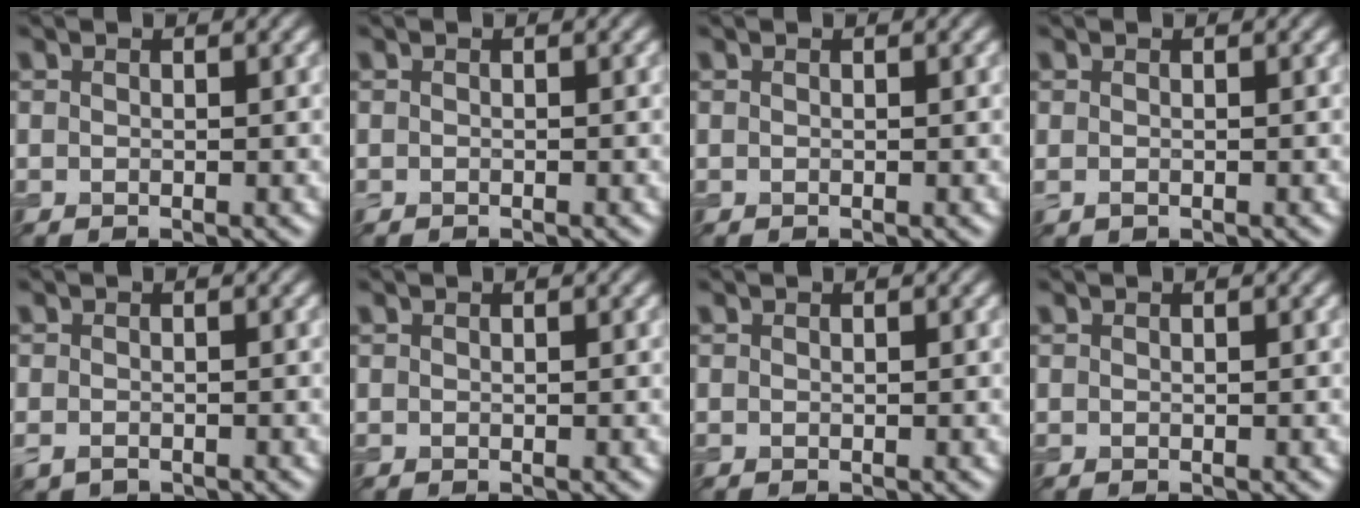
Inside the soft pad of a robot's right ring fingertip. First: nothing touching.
{"total": 0.0}
{"total": 0.0}
{"total": 0.5, "force": [-0.3, 0.2, 0.4], "torque": [-0.010, -0.004, -0.004]}
{"total": 1.5, "force": [-0.9, 0.9, 0.7], "torque": [-0.016, -0.005, -0.018]}
{"total": 0.0}
{"total": 0.0}
{"total": 0.0}